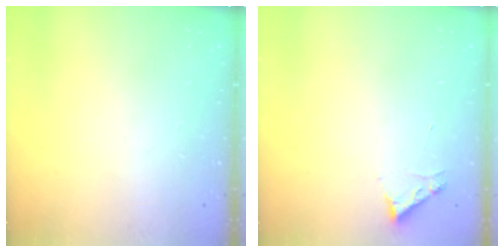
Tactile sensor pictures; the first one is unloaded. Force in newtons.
{"total": 2.7, "press": 2.7, "slide": 0.3}